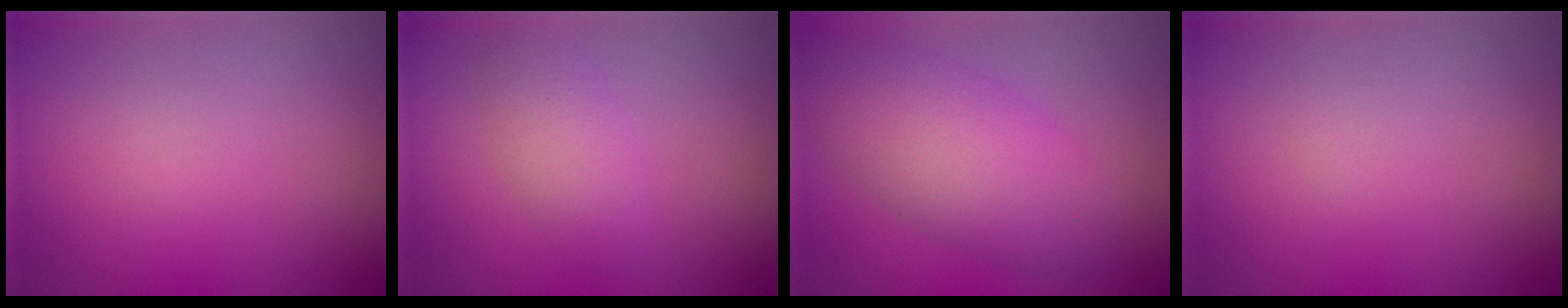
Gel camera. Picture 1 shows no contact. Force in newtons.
{"total": 2.3, "press": 2.3, "slide": 0.2}
{"total": 6.0, "press": 6.0, "slide": 0.3}
{"total": 0.0}